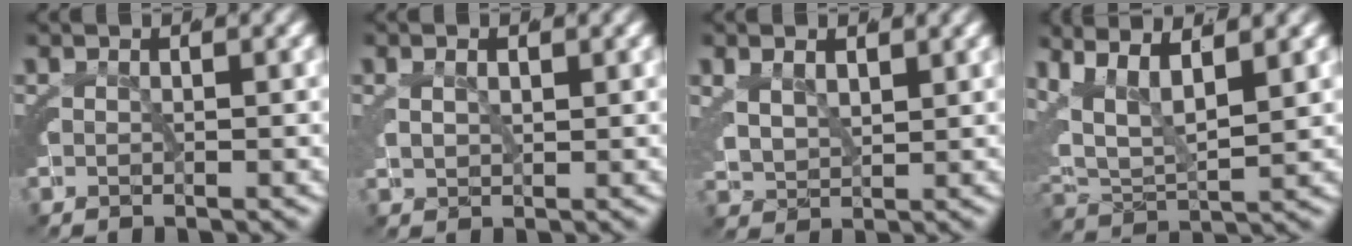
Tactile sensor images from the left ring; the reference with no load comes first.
{"total": 1.4, "force": [0.9, 0.4, 0.9], "torque": [-0.020, -0.004, 0.026]}
{"total": 2.5, "force": [1.6, 1.4, 1.3], "torque": [-0.041, -0.015, 0.042]}
{"total": 9.9, "force": [2.5, 7.5, 6.0], "torque": [-0.155, -0.022, 0.042]}